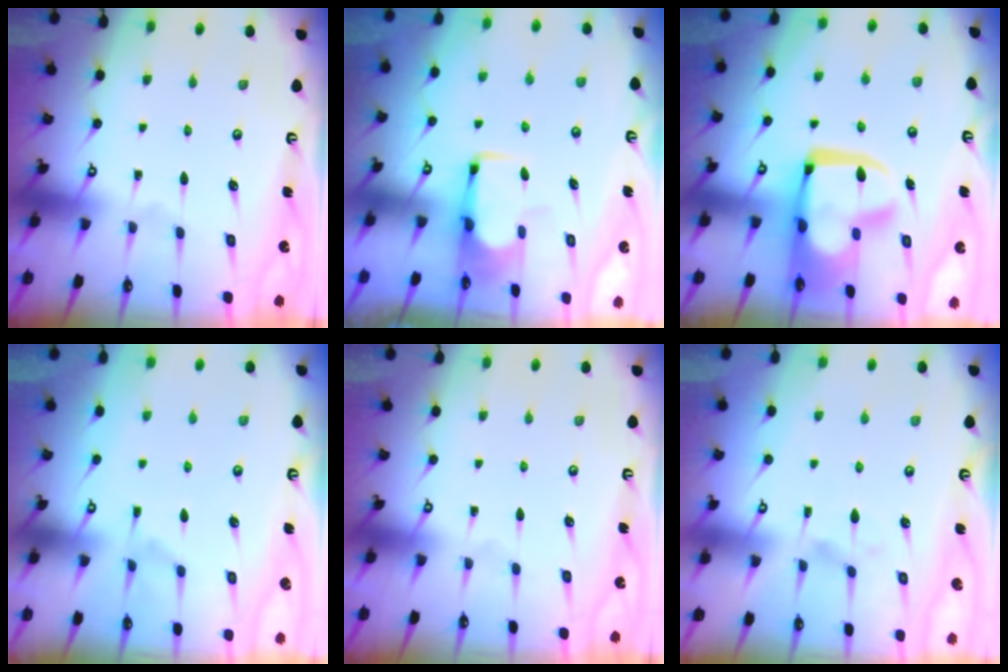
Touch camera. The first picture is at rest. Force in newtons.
{"total": 1.7, "press": 1.5, "slide": 0.8}
{"total": 14.9, "press": 14.8, "slide": 1.6}
{"total": 2.2, "press": 1.8, "slide": 1.3}
{"total": 0.0}
{"total": 1.9, "press": 1.5, "slide": 1.1}